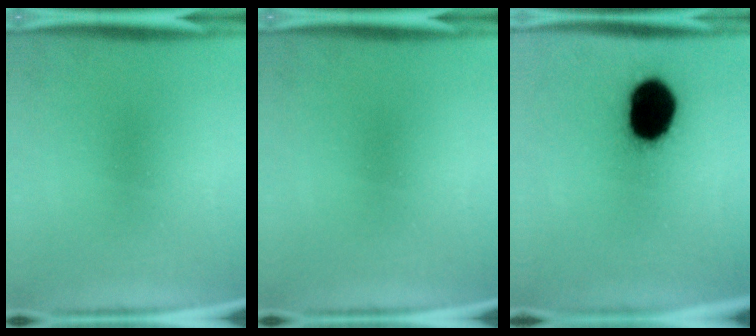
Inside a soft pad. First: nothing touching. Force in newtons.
{"total": 0.0}
{"total": 19.5}